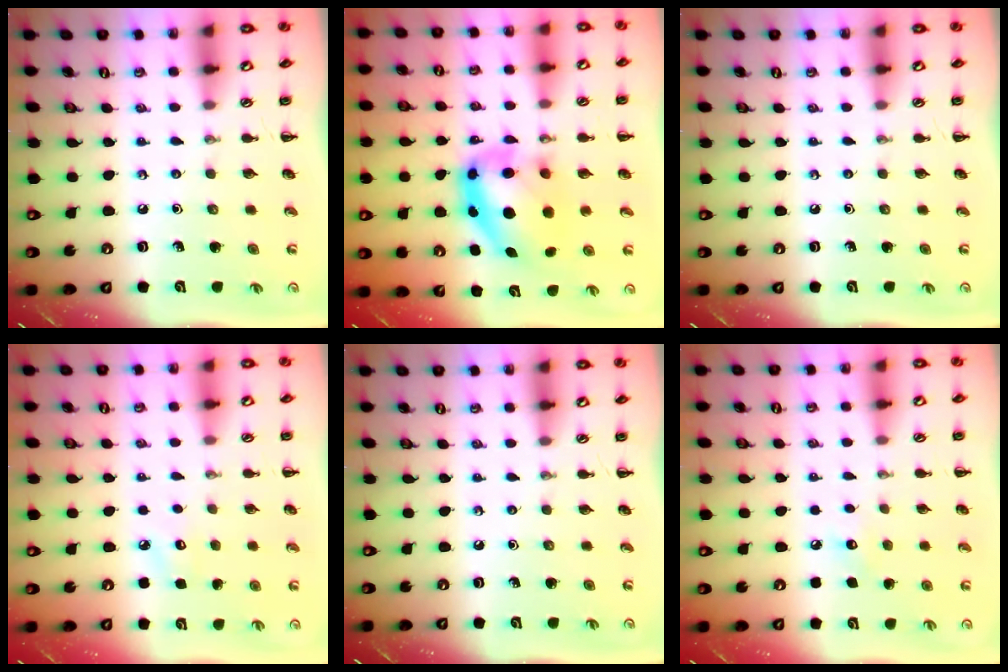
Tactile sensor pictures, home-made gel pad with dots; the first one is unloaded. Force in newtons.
{"total": 12.5, "press": 12.1, "slide": 2.9}
{"total": 0.0}
{"total": 5.5, "press": 5.2, "slide": 1.6}
{"total": 0.0}
{"total": 5.8, "press": 5.6, "slide": 1.6}